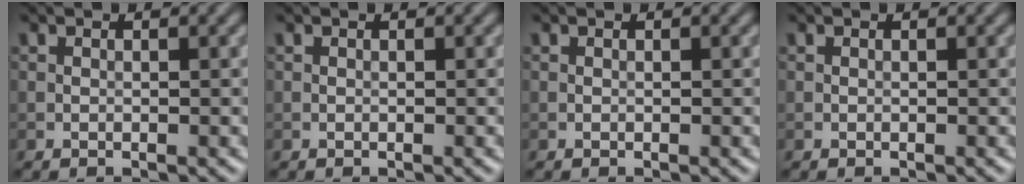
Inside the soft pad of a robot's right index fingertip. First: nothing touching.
{"total": 0.0}
{"total": 0.0}
{"total": 0.0}